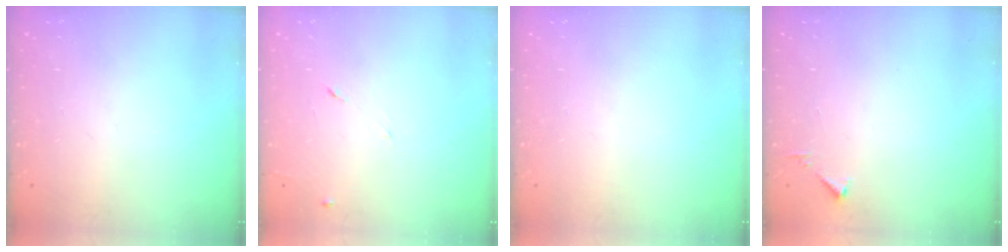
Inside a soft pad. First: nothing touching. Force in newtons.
{"total": 6.7, "press": 6.7, "slide": 0.8}
{"total": 0.0}
{"total": 3.3, "press": 3.2, "slide": 0.4}